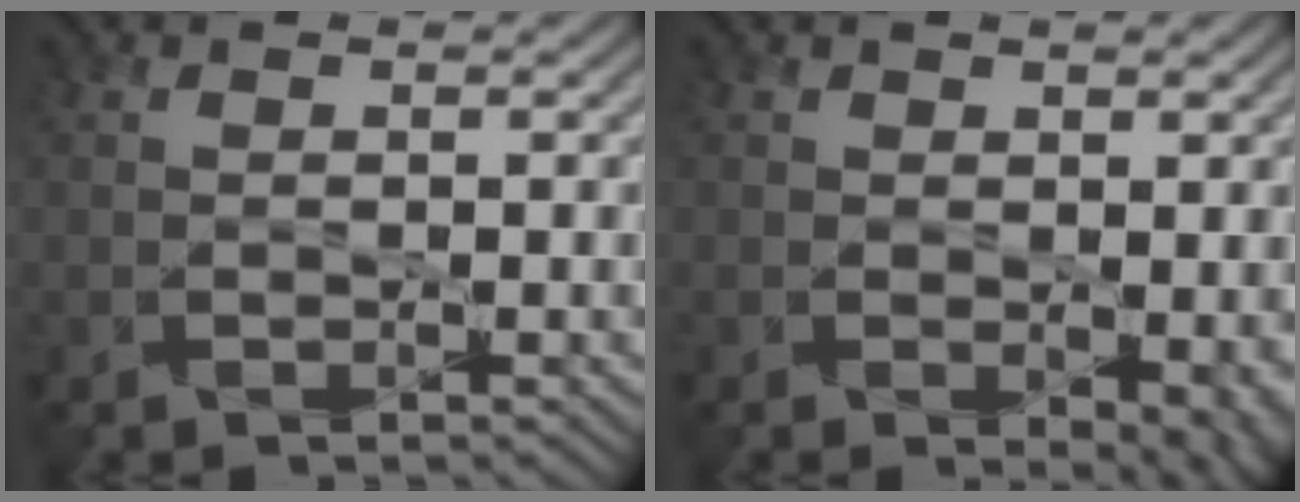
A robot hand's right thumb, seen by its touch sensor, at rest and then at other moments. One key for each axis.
{"total": 3.8, "fx": -0.5, "fy": 2.2, "fz": 3.0, "tx": -0.036, "ty": -0.014, "tz": 0.001}